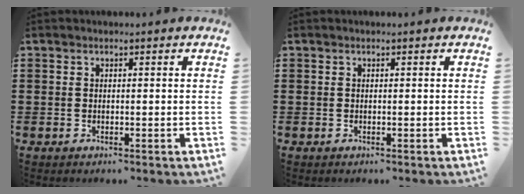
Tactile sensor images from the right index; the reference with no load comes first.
{"total": 0.0}